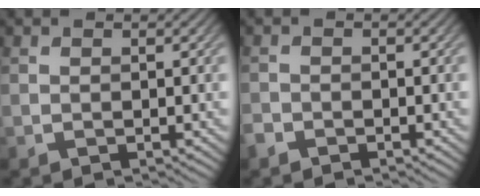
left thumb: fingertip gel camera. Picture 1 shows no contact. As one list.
[{"total": 1.4, "force": [-1.2, 0.7, 0.3], "torque": [-0.007, -0.001, -0.028]}]